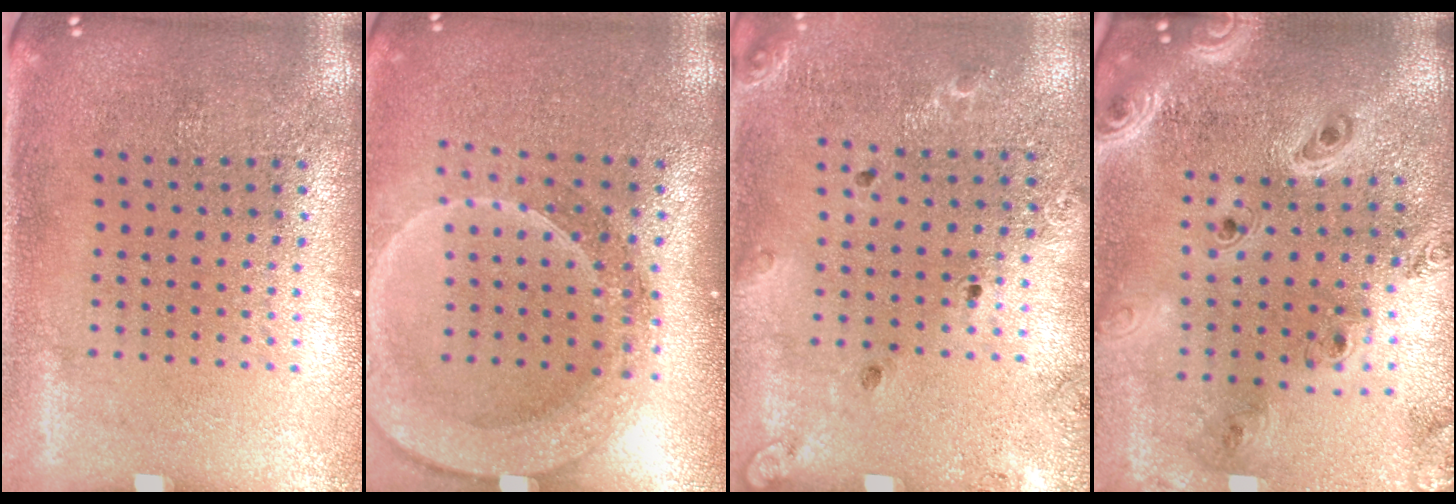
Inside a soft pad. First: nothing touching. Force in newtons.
{"total": 2.4, "press": 1.9, "slide": 1.4}
{"total": 1.3, "press": 1.3, "slide": 0.3}
{"total": 2.6, "press": 2.3, "slide": 1.2}